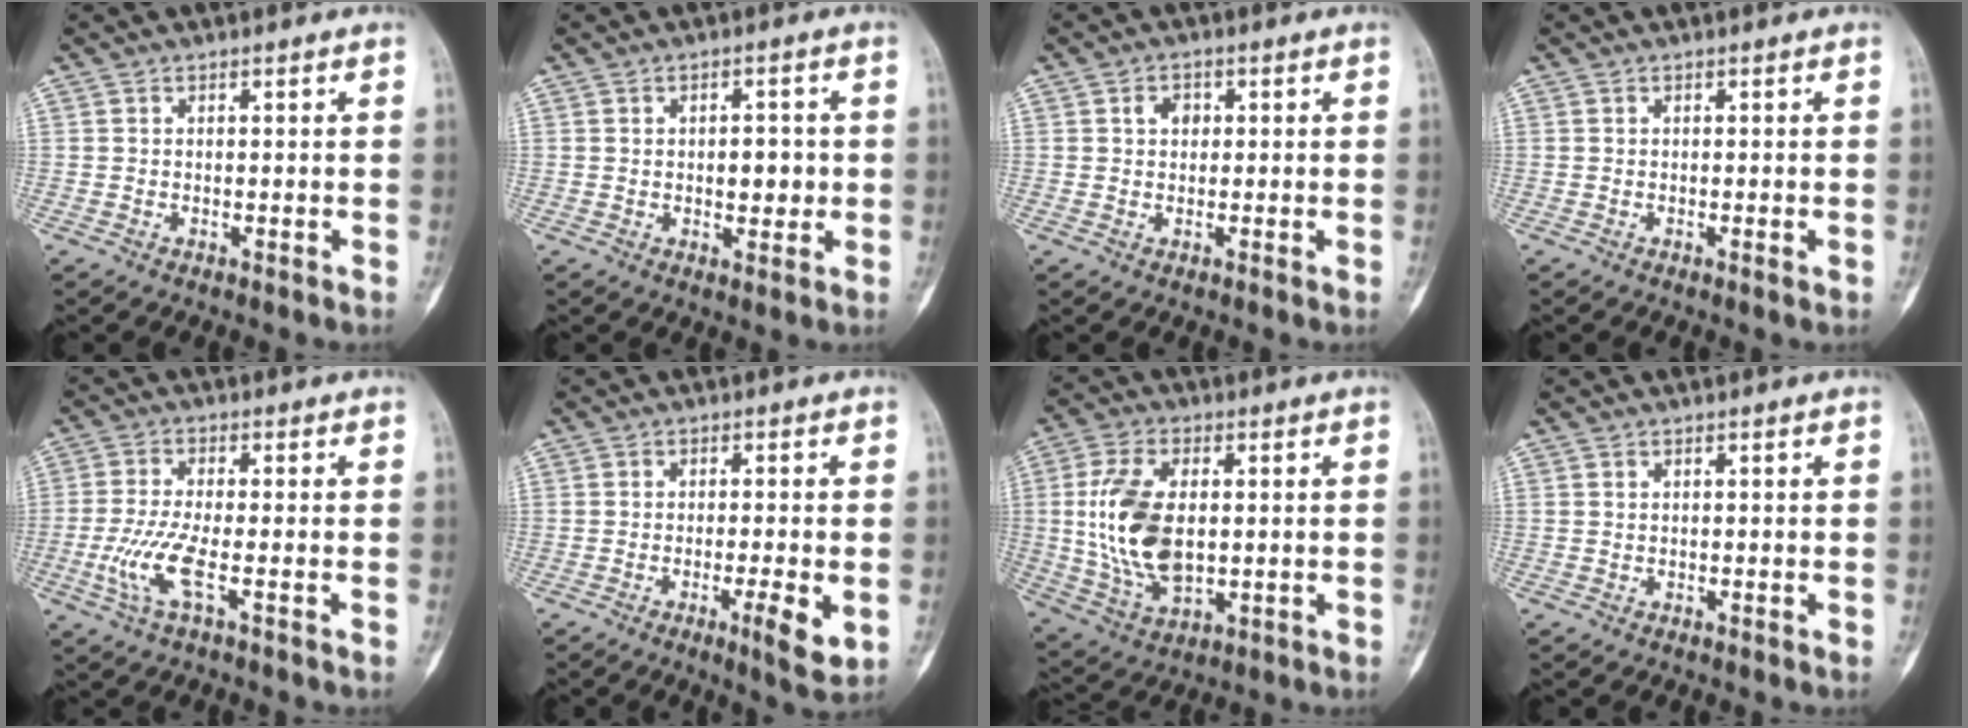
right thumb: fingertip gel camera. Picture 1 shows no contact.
{"total": 4.6, "force": [-0.1, 2.6, 3.8], "torque": [-0.031, 0.002, -0.001]}
{"total": 2.5, "force": [0.5, 2.0, 1.5], "torque": [-0.009, 0.006, 0.005]}
{"total": 0.8, "force": [-0.2, 0.1, 0.8], "torque": [-0.009, -0.001, -0.001]}
{"total": 6.9, "force": [-2.2, 1.4, 6.4], "torque": [-0.158, -0.002, -0.049]}
{"total": 5.7, "force": [-1.6, 0.9, 5.4], "torque": [-0.083, -0.008, -0.024]}
{"total": 15.4, "force": [0.8, 8.7, 12.7], "torque": [-0.252, -0.007, 0.024]}
{"total": 0.0}